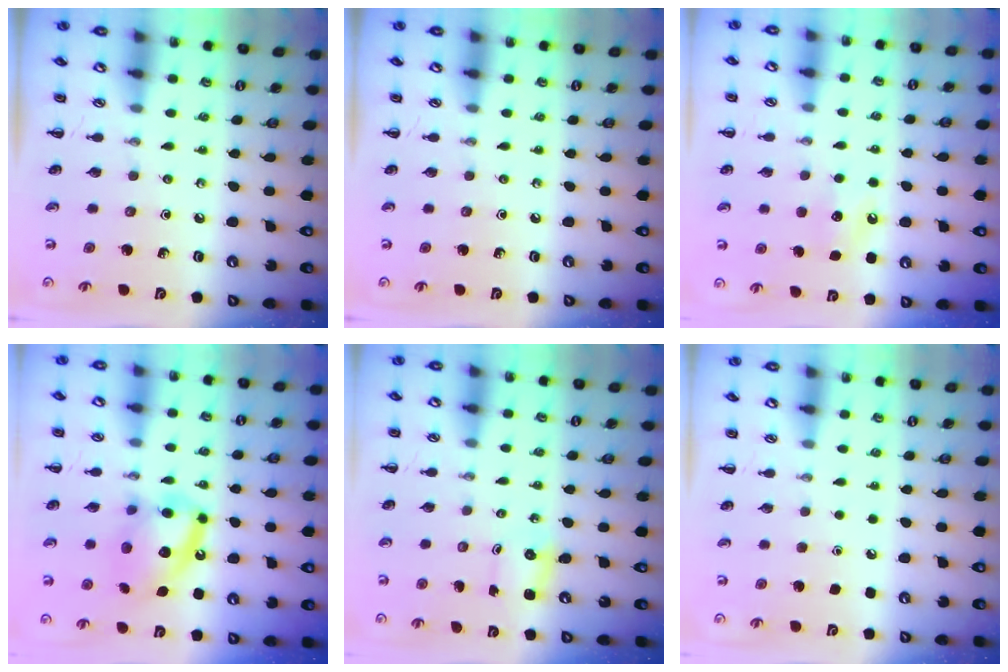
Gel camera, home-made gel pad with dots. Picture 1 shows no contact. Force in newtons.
{"total": 0.0}
{"total": 6.1, "press": 5.9, "slide": 1.5}
{"total": 14.7, "press": 14.5, "slide": 2.4}
{"total": 2.2, "press": 2.1, "slide": 0.8}
{"total": 1.8, "press": 1.8, "slide": 0.1}